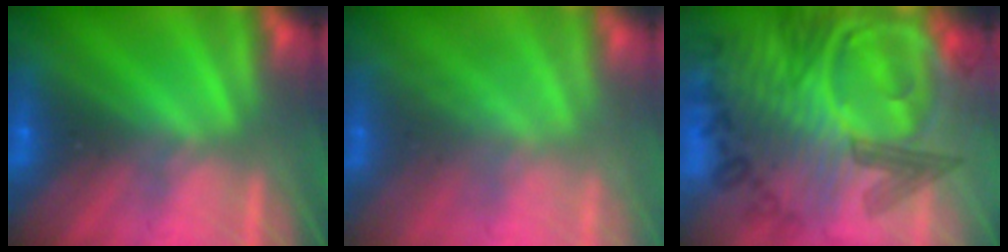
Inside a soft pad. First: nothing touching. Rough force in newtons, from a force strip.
{"total": 2.2}
{"total": 8.0}